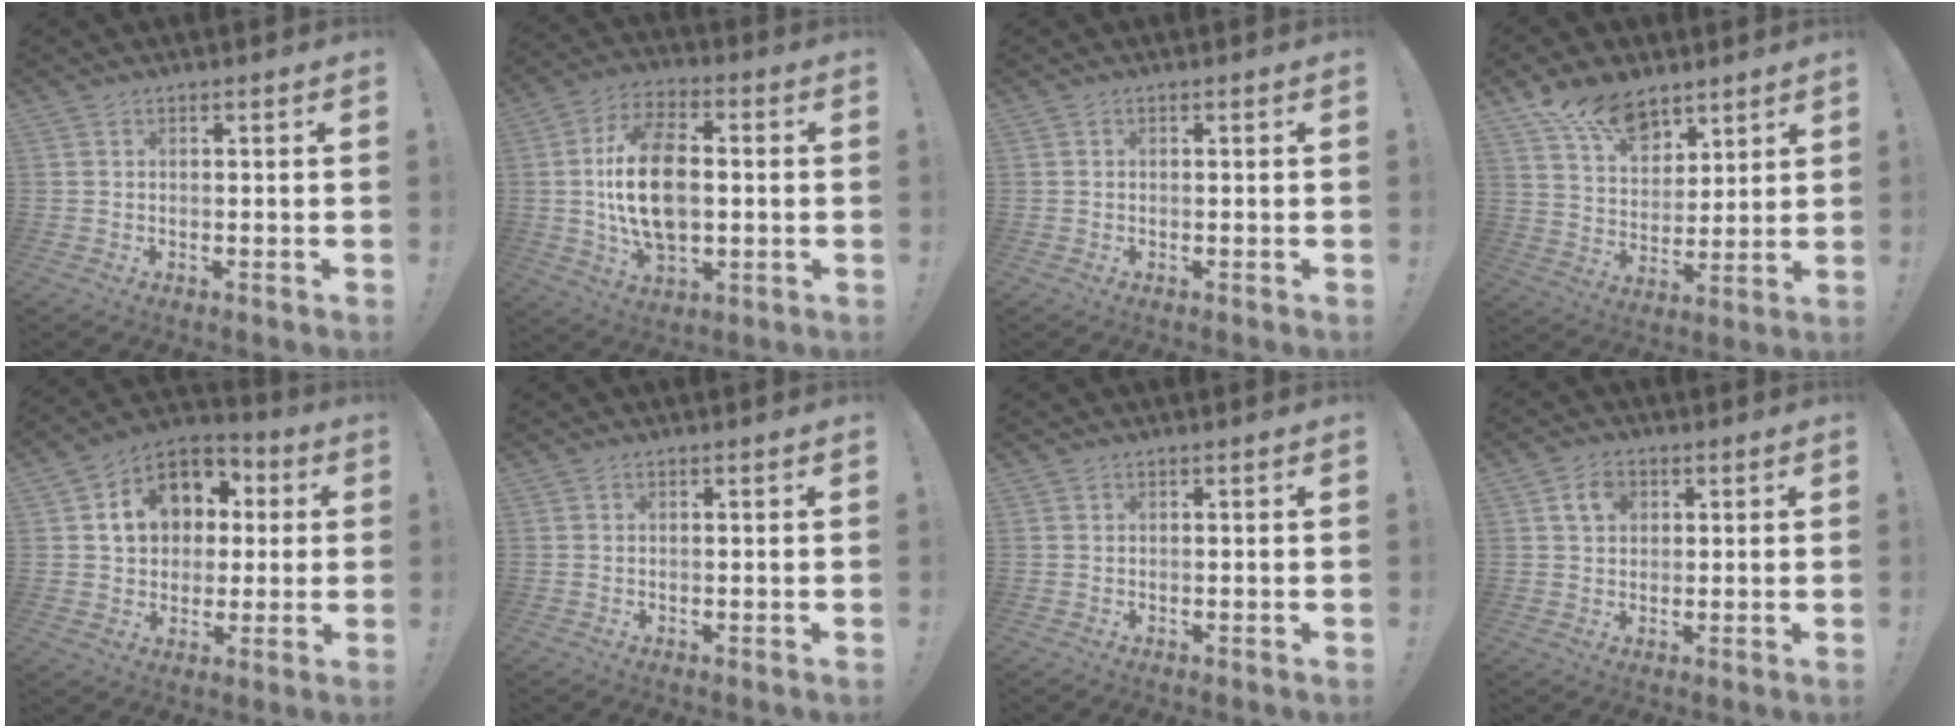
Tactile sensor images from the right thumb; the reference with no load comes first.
{"total": 18.1, "force": [0.1, 11.1, 14.3], "torque": [-0.265, 0.003, -0.005]}
{"total": 0.0}
{"total": 14.3, "force": [9.5, 8.6, 6.4], "torque": [-0.110, -0.053, 0.181]}
{"total": 14.5, "force": [3.8, 11.8, 7.6], "torque": [-0.112, -0.006, 0.079]}
{"total": 0.0}
{"total": 0.0}
{"total": 5.6, "force": [2.0, 4.2, 3.1], "torque": [-0.046, 0.004, 0.036]}